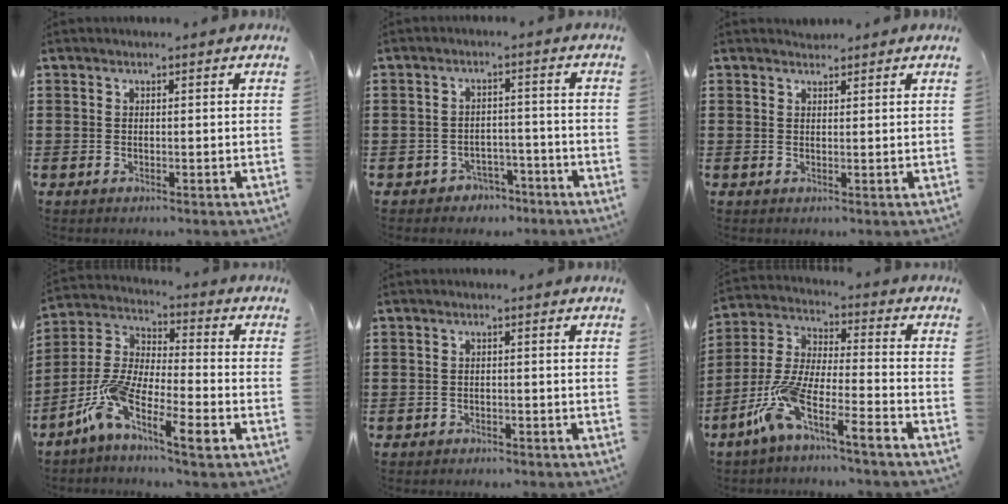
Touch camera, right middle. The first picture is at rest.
{"total": 3.0, "force": [-2.8, 1.1, 0.0], "torque": [-0.010, 0.004, -0.060]}
{"total": 1.2, "force": [1.2, 0.3, -0.1], "torque": [-0.001, 0.002, 0.024]}
{"total": 9.8, "force": [-6.2, 1.9, 7.3], "torque": [-0.179, -0.019, -0.131]}
{"total": 1.0, "force": [-0.9, 0.4, 0.0], "torque": [-0.002, 0.003, -0.020]}
{"total": 8.5, "force": [-7.0, -0.2, 4.8], "torque": [-0.128, -0.024, -0.150]}